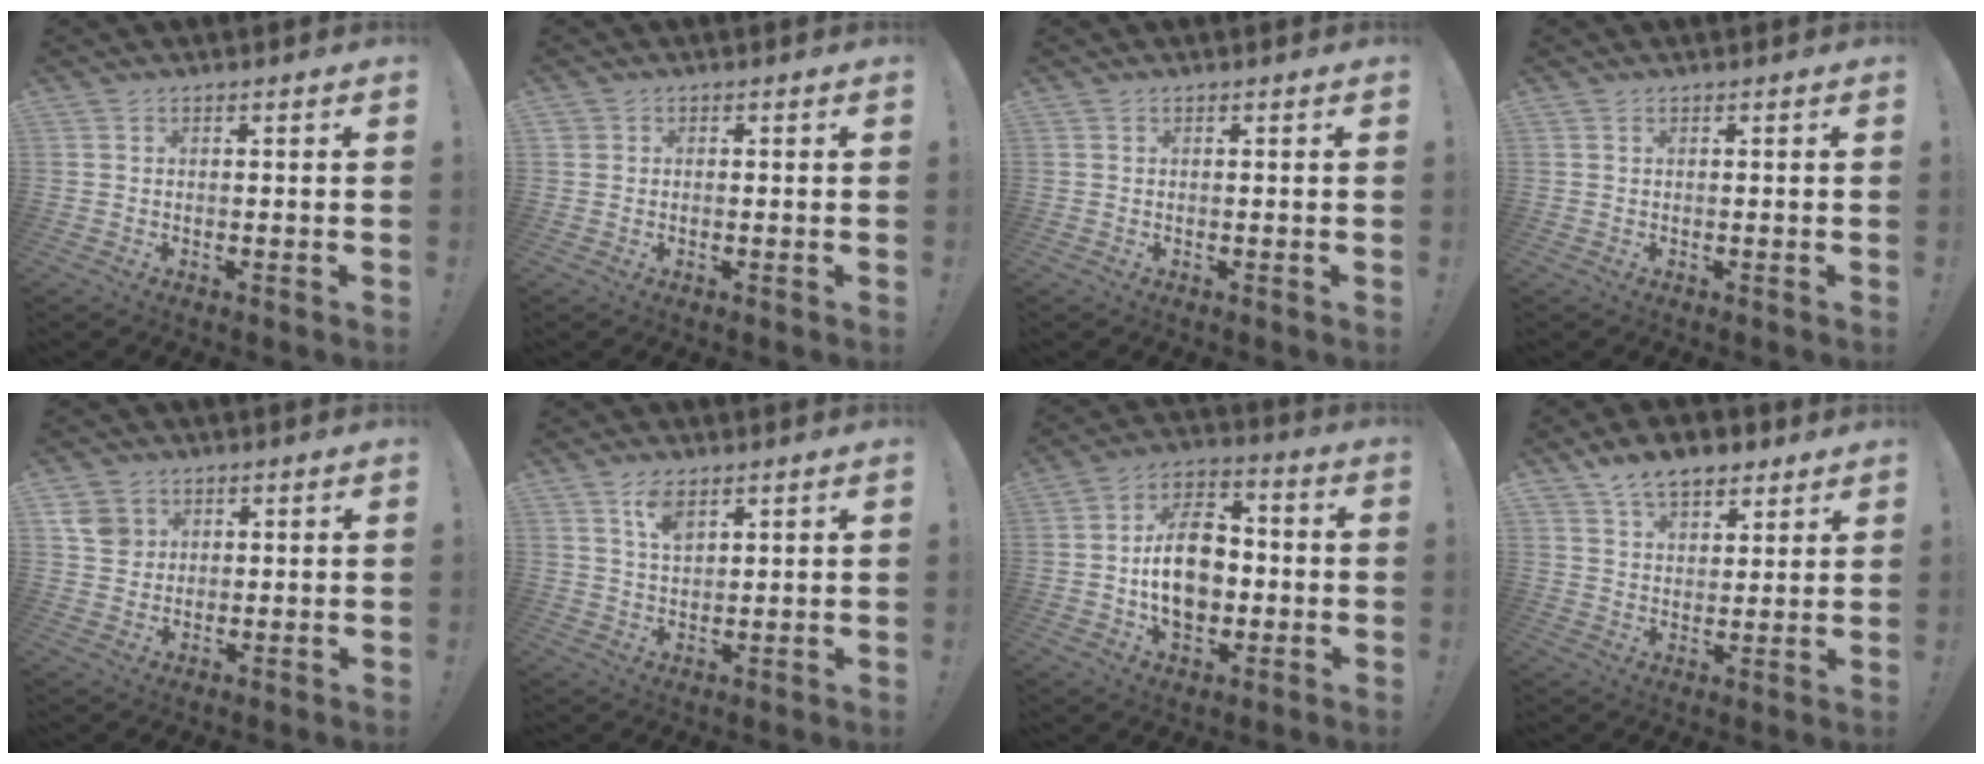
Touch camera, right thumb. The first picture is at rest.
{"total": 1.0, "force": [0.1, 1.0, 0.2], "torque": [-0.003, 0.005, 0.002]}
{"total": 0.0}
{"total": 0.0}
{"total": 6.4, "force": [2.4, 5.6, 1.9], "torque": [-0.018, -0.003, 0.047]}
{"total": 5.9, "force": [3.5, 2.8, 3.7], "torque": [-0.066, -0.014, 0.062]}
{"total": 16.1, "force": [-1.2, 11.4, 11.2], "torque": [-0.191, 0.011, -0.024]}
{"total": 9.7, "force": [6.7, 5.6, 4.2], "torque": [-0.070, -0.028, 0.129]}